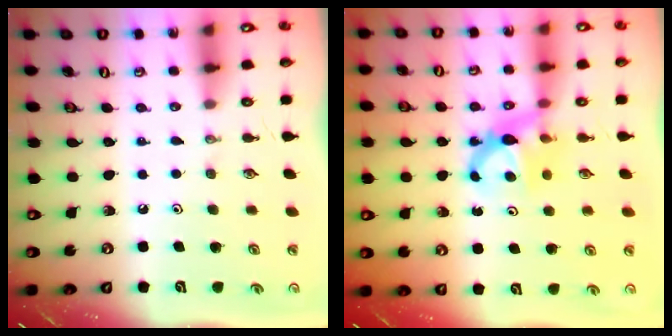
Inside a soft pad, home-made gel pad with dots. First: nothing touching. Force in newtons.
{"total": 6.9, "press": 6.9, "slide": 0.3}